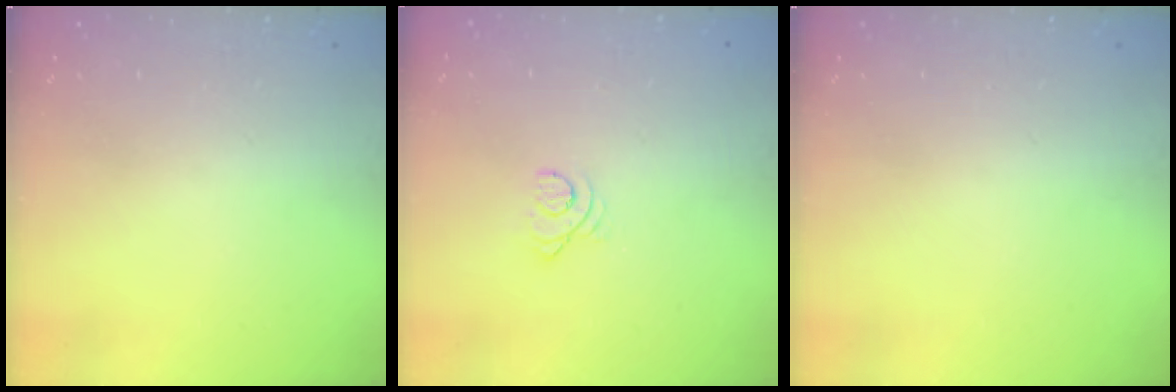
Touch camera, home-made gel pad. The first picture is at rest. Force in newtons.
{"total": 2.5, "press": 2.5, "slide": 0.2}
{"total": 0.0}